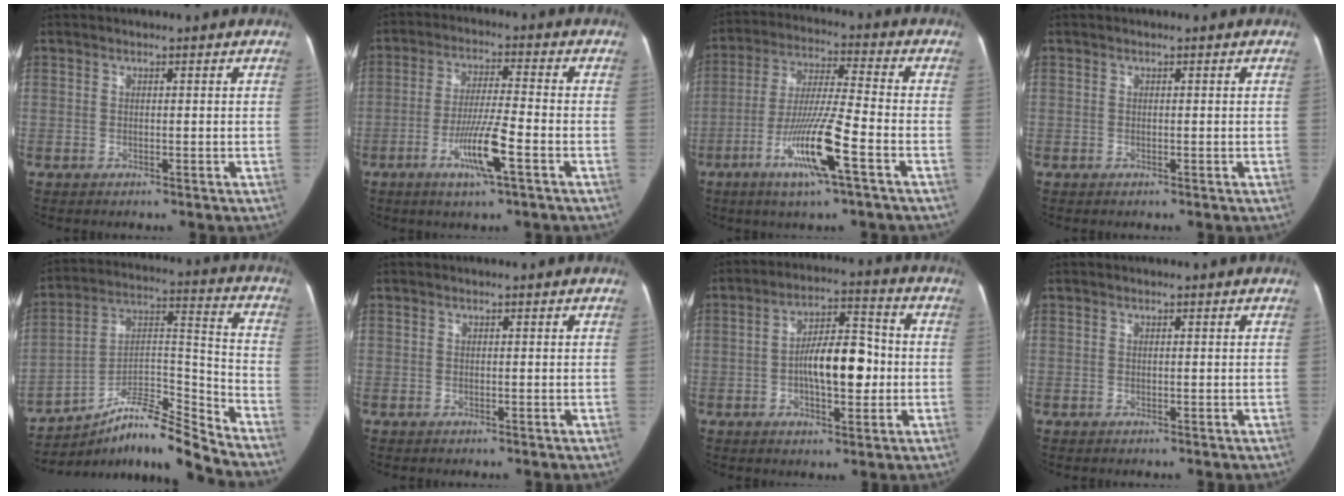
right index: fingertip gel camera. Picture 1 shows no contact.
{"total": 9.0, "force": [-3.9, 0.3, 8.1], "torque": [-0.153, -0.007, -0.071]}
{"total": 13.0, "force": [-5.7, 0.2, 11.7], "torque": [-0.229, -0.013, -0.105]}
{"total": 0.0}
{"total": 13.8, "force": [-12.0, 0.3, 6.9], "torque": [-0.112, 0.051, -0.201]}
{"total": 0.0}
{"total": 11.0, "force": [-1.1, 4.3, 10.1], "torque": [-0.172, 0.028, -0.014]}
{"total": 0.0}